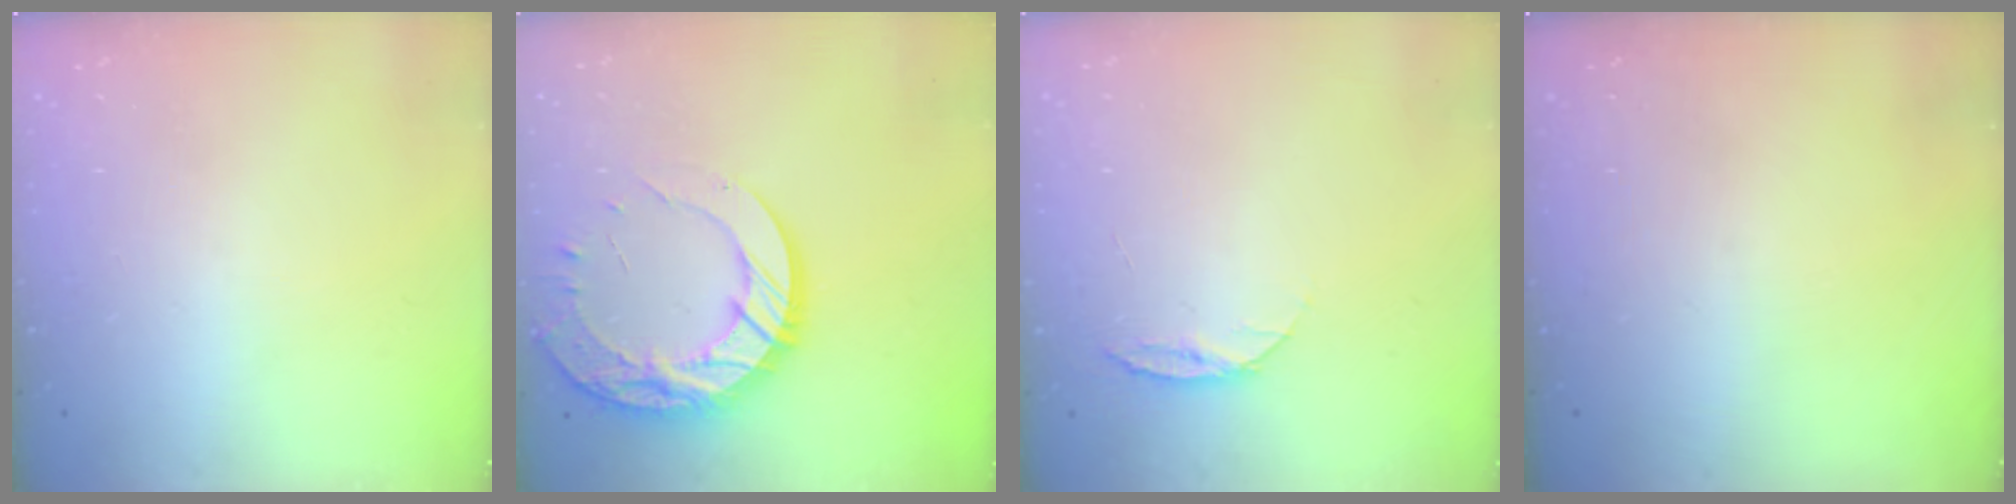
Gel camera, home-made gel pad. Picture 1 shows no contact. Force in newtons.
{"total": 20.4, "press": 20.3, "slide": 1.7}
{"total": 6.6, "press": 6.5, "slide": 0.7}
{"total": 0.0}